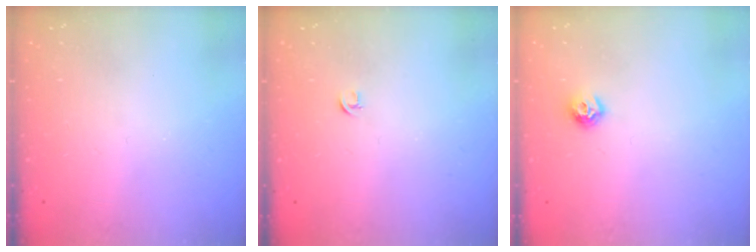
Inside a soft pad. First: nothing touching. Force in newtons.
{"total": 2.7, "press": 2.6, "slide": 0.6}
{"total": 7.2, "press": 7.1, "slide": 1.0}